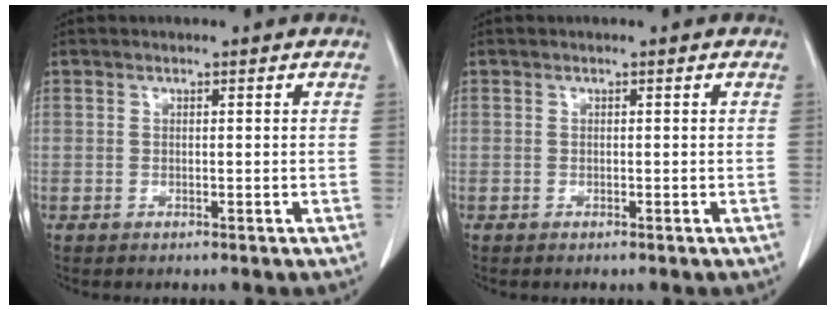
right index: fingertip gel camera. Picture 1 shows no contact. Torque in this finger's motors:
{"motor_torque": [0.13, -0.13, -0.02, -0.01]}